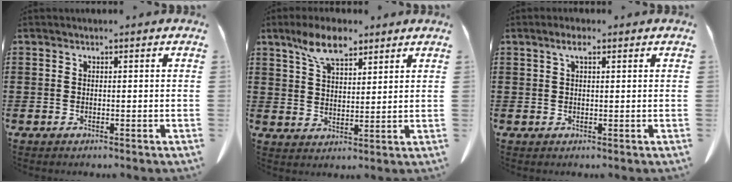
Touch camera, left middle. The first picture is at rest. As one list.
[{"total": 7.7, "force": [5.4, 3.2, 4.5], "torque": [-0.103, 0.001, 0.100]}, {"total": 2.5, "force": [1.2, 0.8, 2.0], "torque": [-0.045, 0.004, 0.020]}]